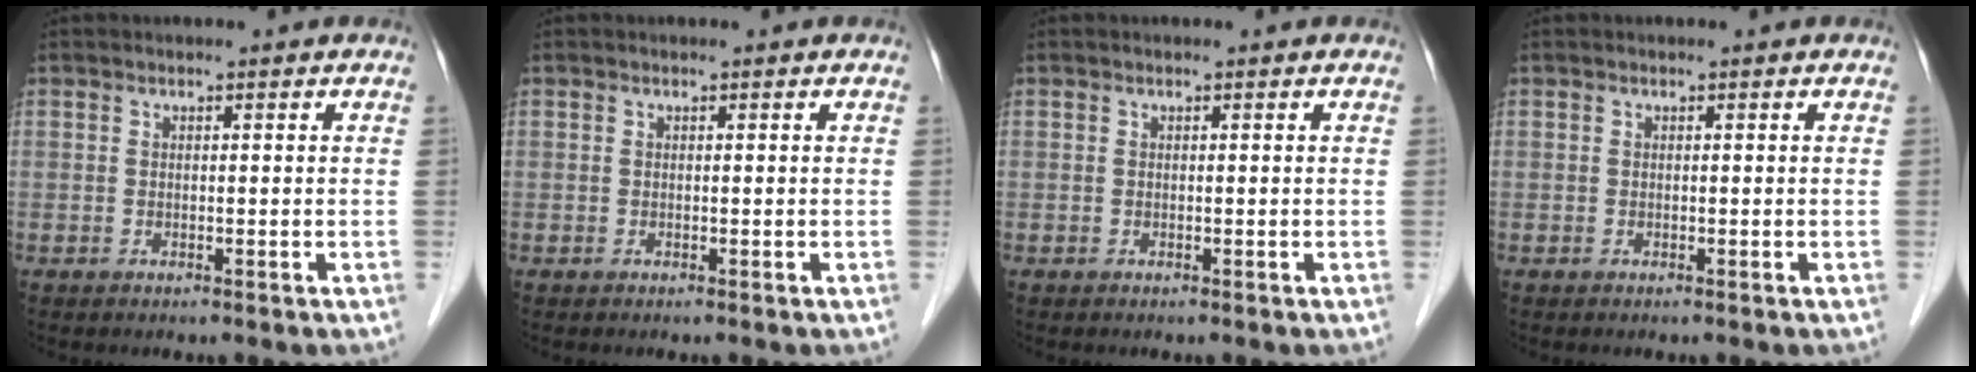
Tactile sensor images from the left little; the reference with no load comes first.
{"total": 0.0}
{"total": 0.0}
{"total": 0.0}